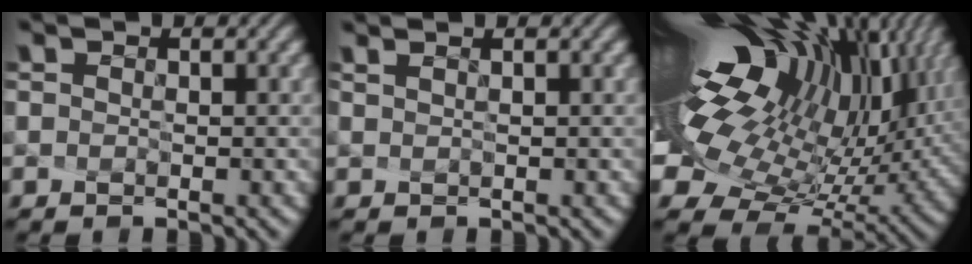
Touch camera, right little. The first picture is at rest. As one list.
[{"total": 0.8, "force": [-0.1, -0.7, -0.4], "torque": [-0.003, -0.013, 0.023]}, {"total": 16.9, "force": [5.0, 8.3, 13.8], "torque": [-0.270, -0.005, 0.115]}]